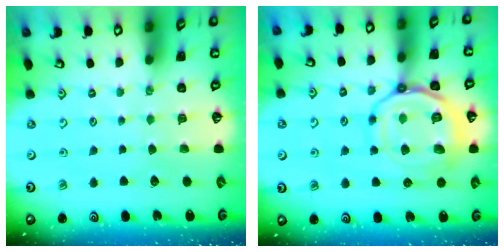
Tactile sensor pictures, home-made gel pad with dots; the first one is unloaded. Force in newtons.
{"total": 15.5, "press": 15.4, "slide": 1.7}